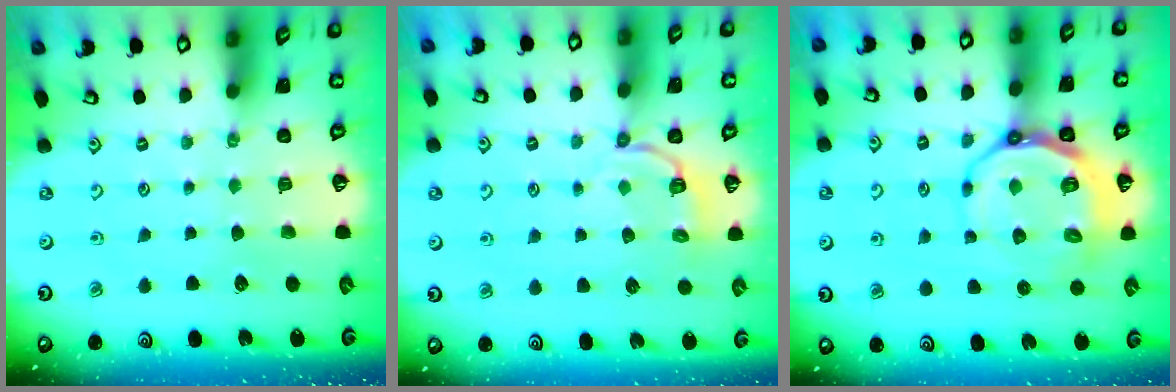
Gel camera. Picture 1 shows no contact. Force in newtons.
{"total": 4.9, "press": 4.4, "slide": 2.1}
{"total": 12.7, "press": 12.3, "slide": 3.3}